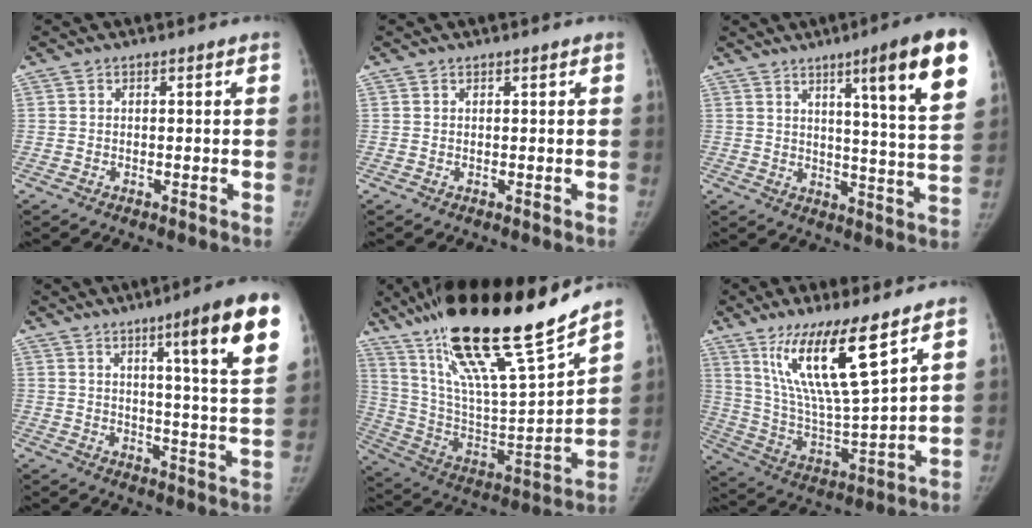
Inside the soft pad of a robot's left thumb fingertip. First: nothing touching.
{"total": 0.0}
{"total": 17.1, "force": [8.6, 1.5, 14.7], "torque": [-0.179, -0.038, 0.117]}
{"total": 16.1, "force": [8.2, 1.3, 13.8], "torque": [-0.171, -0.037, 0.109]}
{"total": 29.7, "force": [21.2, 4.9, 20.1], "torque": [-0.330, -0.073, 0.375]}
{"total": 17.2, "force": [10.1, 2.6, 13.6], "torque": [-0.249, -0.062, 0.198]}